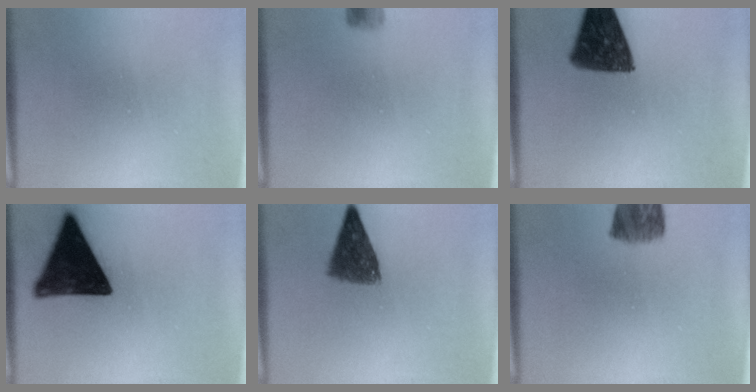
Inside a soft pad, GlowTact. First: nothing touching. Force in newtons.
{"total": 2.4}
{"total": 12.4}
{"total": 14.4}
{"total": 7.3}
{"total": 7.1}